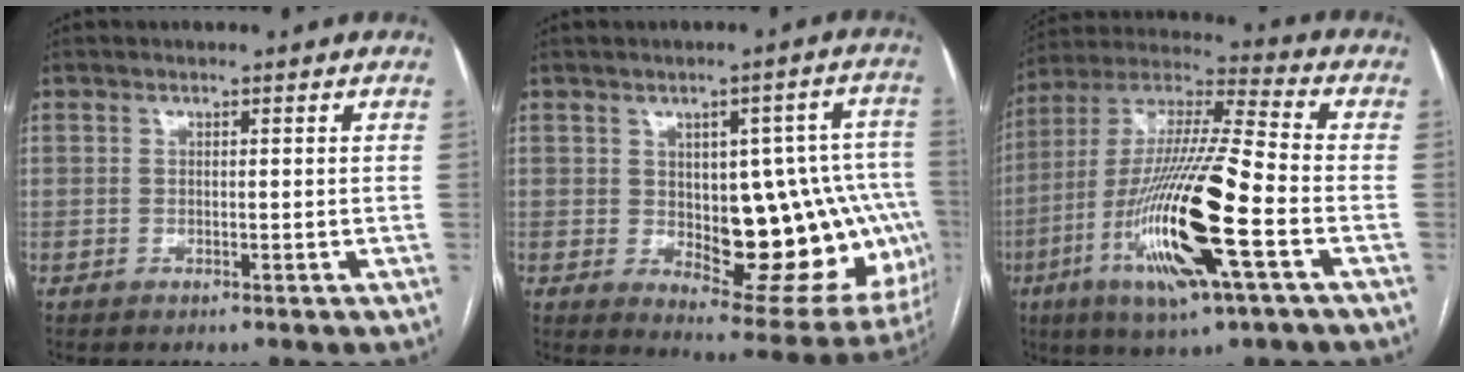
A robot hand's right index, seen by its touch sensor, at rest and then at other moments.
{"total": 21.0, "force": [-1.7, 8.8, 19.0], "torque": [-0.165, 0.026, 0.008]}
{"total": 21.5, "force": [-7.1, 1.7, 20.2], "torque": [-0.418, -0.027, -0.134]}